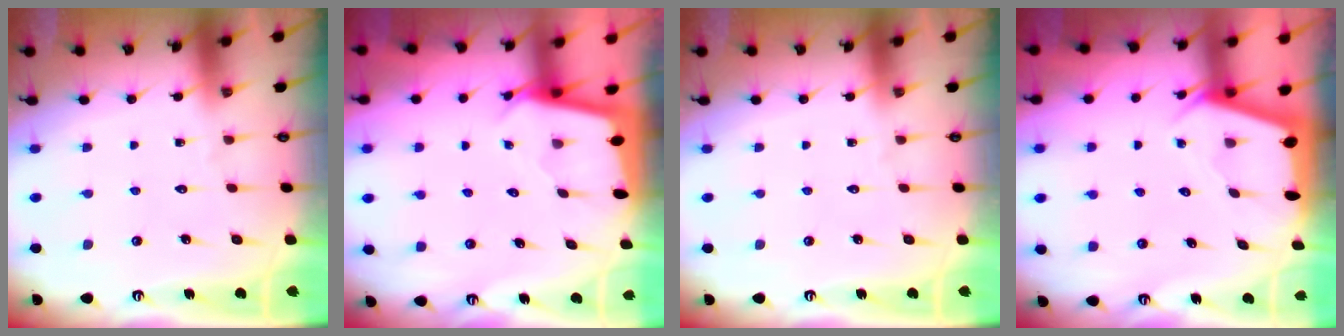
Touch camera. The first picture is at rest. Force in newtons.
{"total": 2.4, "press": 2.4, "slide": 0.1}
{"total": 0.0}
{"total": 2.5, "press": 2.5, "slide": 0.3}